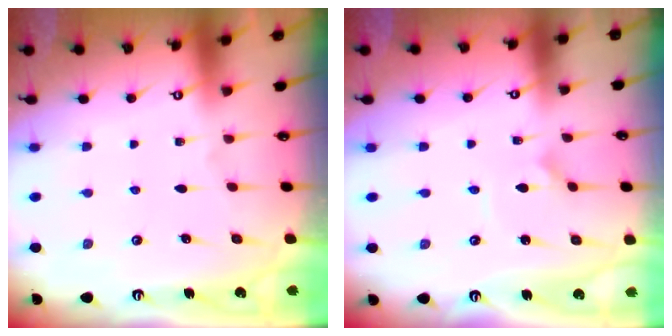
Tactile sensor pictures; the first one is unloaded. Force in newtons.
{"total": 1.8, "press": 1.8, "slide": 0.2}